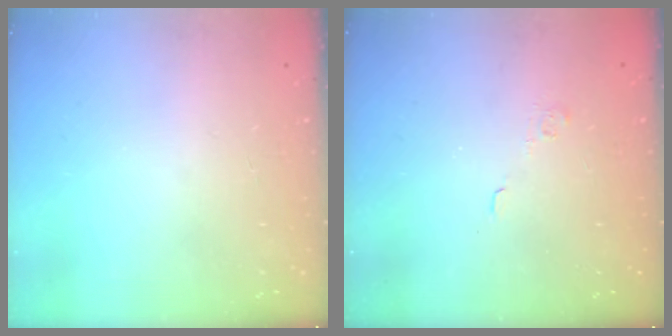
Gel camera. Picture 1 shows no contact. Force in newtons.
{"total": 3.6, "press": 3.5, "slide": 0.9}